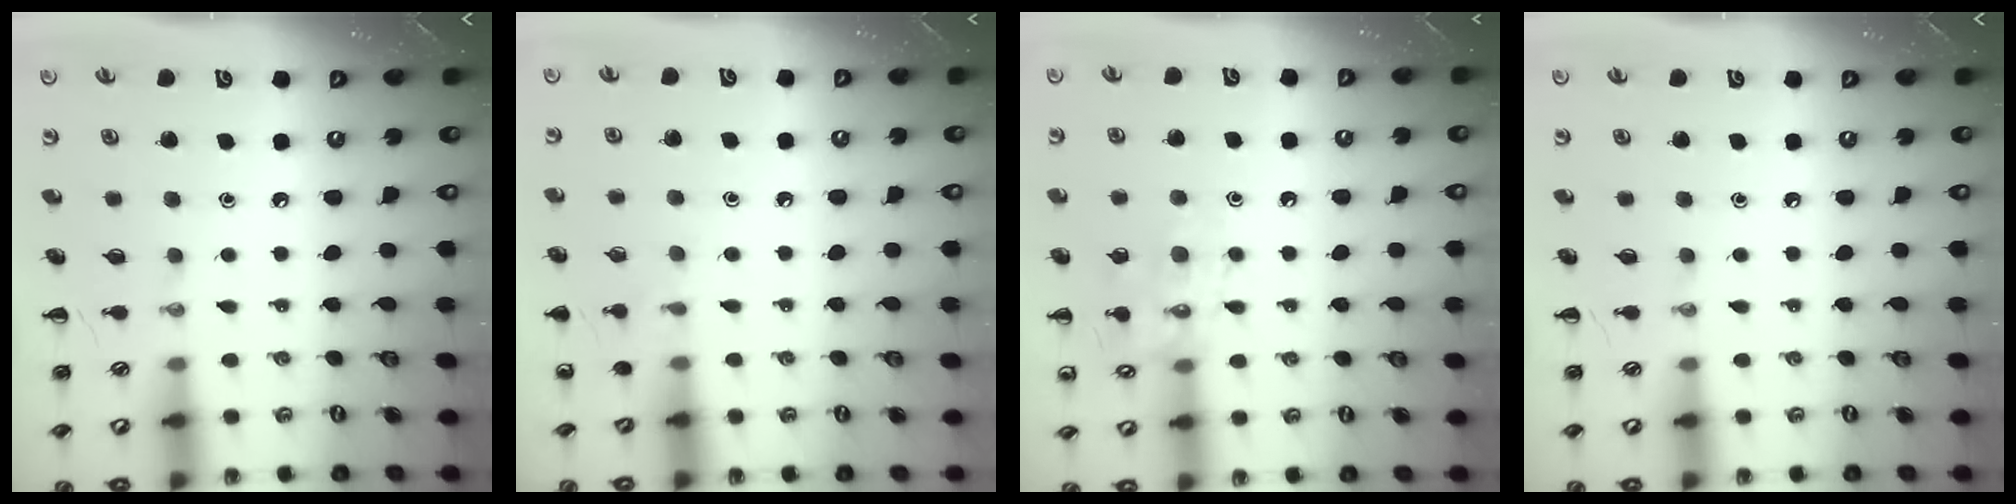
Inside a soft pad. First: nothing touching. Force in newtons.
{"total": 5.2, "press": 4.9, "slide": 1.6}
{"total": 11.9, "press": 11.9, "slide": 0.6}
{"total": 0.0}